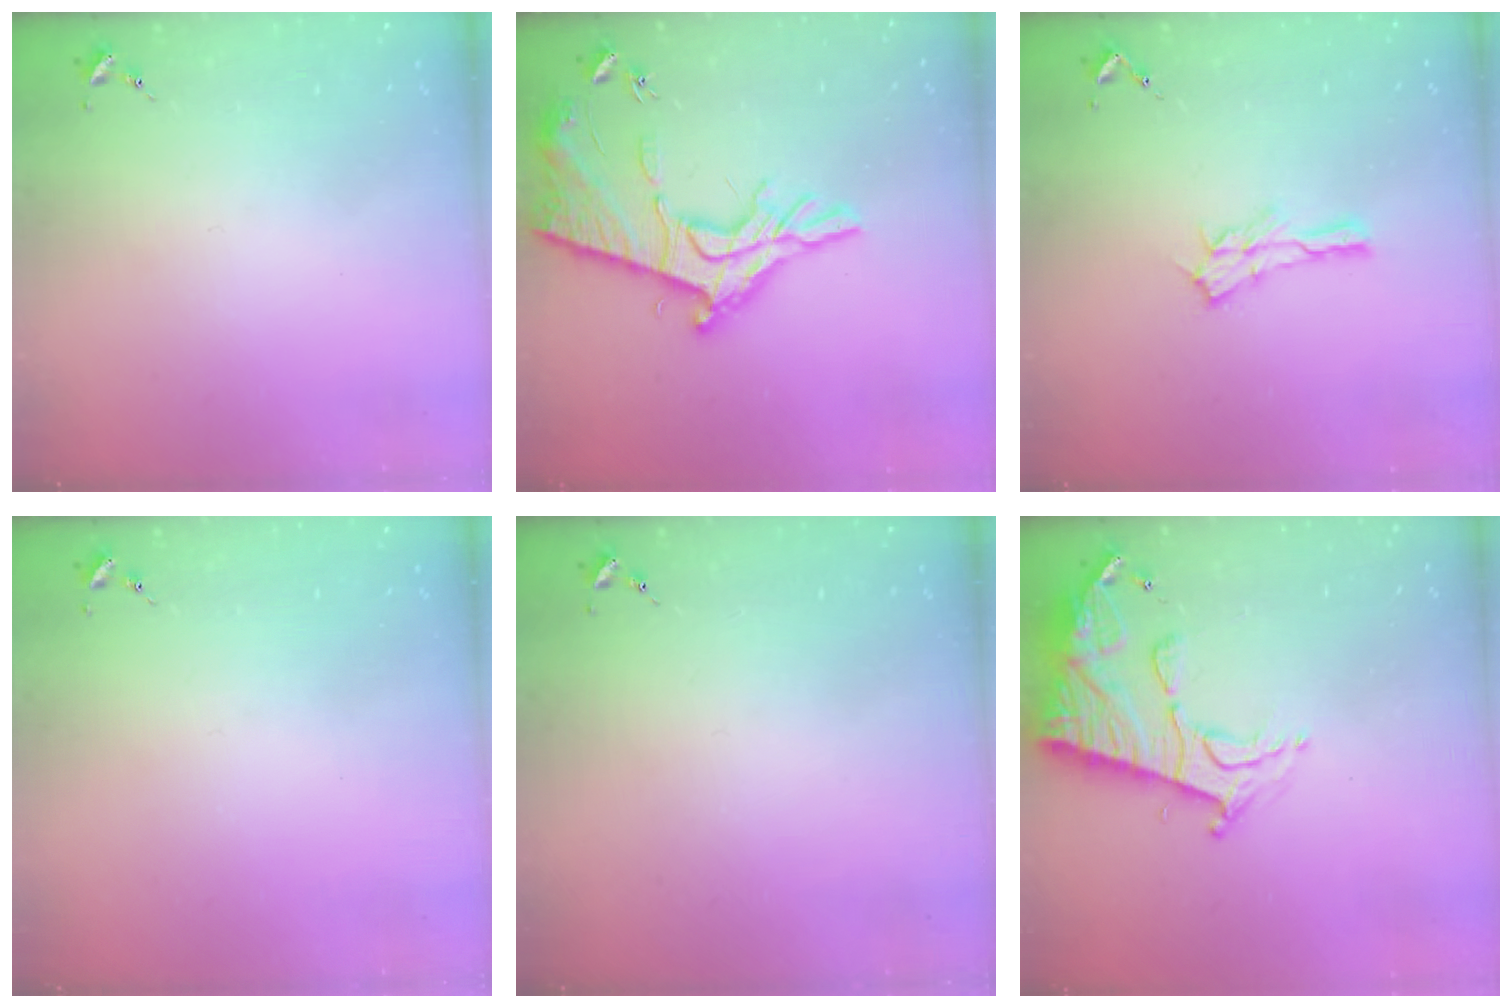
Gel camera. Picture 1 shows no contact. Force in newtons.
{"total": 19.7, "press": 19.6, "slide": 1.5}
{"total": 8.4, "press": 8.4, "slide": 0.3}
{"total": 0.0}
{"total": 0.0}
{"total": 14.4, "press": 14.3, "slide": 1.6}